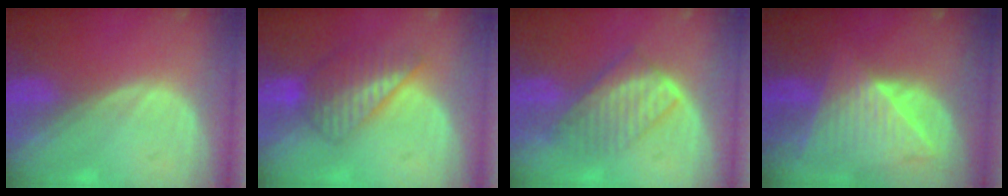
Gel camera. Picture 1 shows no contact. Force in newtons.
{"total": 6.5, "press": 6.2, "slide": 2.1}
{"total": 6.7, "press": 6.3, "slide": 2.3}
{"total": 9.2, "press": 8.2, "slide": 4.1}